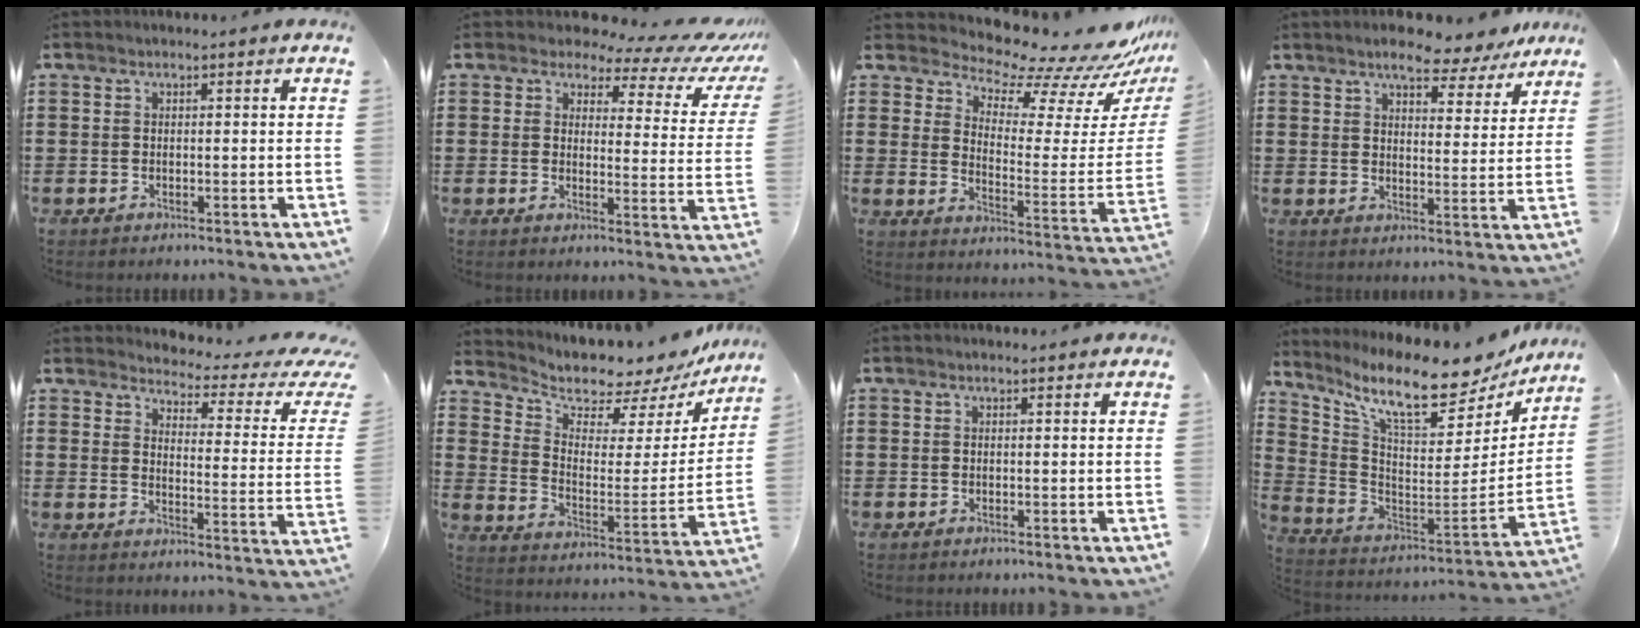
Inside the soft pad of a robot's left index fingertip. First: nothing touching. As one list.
[{"total": 4.4, "force": [3.3, 1.9, 2.2], "torque": [-0.047, -0.021, 0.048]}, {"total": 9.2, "force": [8.4, 1.5, 3.3], "torque": [-0.072, -0.081, 0.139]}, {"total": 6.2, "force": [5.6, 1.2, 2.3], "torque": [-0.047, -0.024, 0.098]}, {"total": 3.0, "force": [2.5, 0.5, 1.4], "torque": [-0.040, -0.029, 0.033]}, {"total": 6.3, "force": [6.0, 1.9, 0.6], "torque": [-0.044, -0.055, 0.102]}, {"total": 0.0}, {"total": 11.1, "force": [8.9, 2.3, 6.2], "torque": [-0.145, -0.068, 0.149]}]